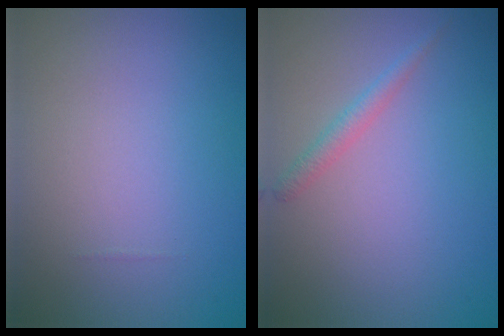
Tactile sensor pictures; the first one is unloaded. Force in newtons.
{"total": 1.4, "press": 1.4, "slide": 0.1}